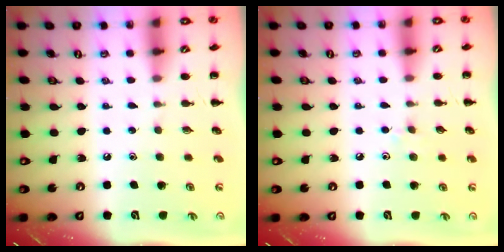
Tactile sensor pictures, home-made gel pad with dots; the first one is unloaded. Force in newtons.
{"total": 4.2, "press": 3.9, "slide": 1.5}